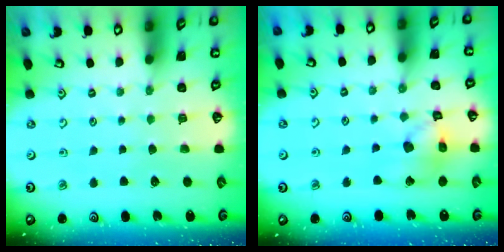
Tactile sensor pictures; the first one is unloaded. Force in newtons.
{"total": 13.1, "press": 13.0, "slide": 2.0}